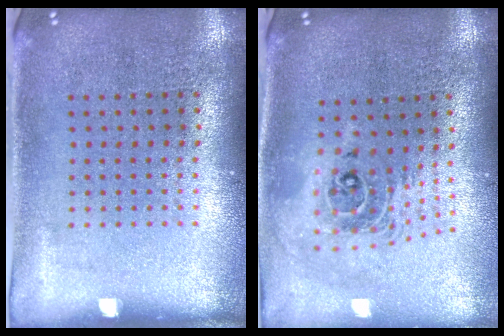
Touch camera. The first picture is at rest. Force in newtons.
{"total": 2.1, "press": 1.6, "slide": 1.4}